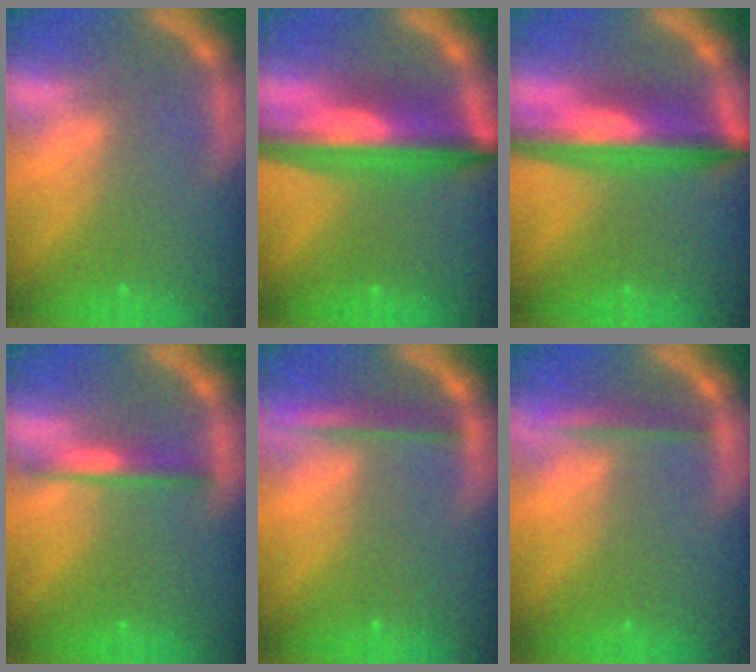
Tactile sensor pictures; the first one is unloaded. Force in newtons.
{"total": 9.1}
{"total": 8.1}
{"total": 2.4}
{"total": 2.5}
{"total": 2.0}